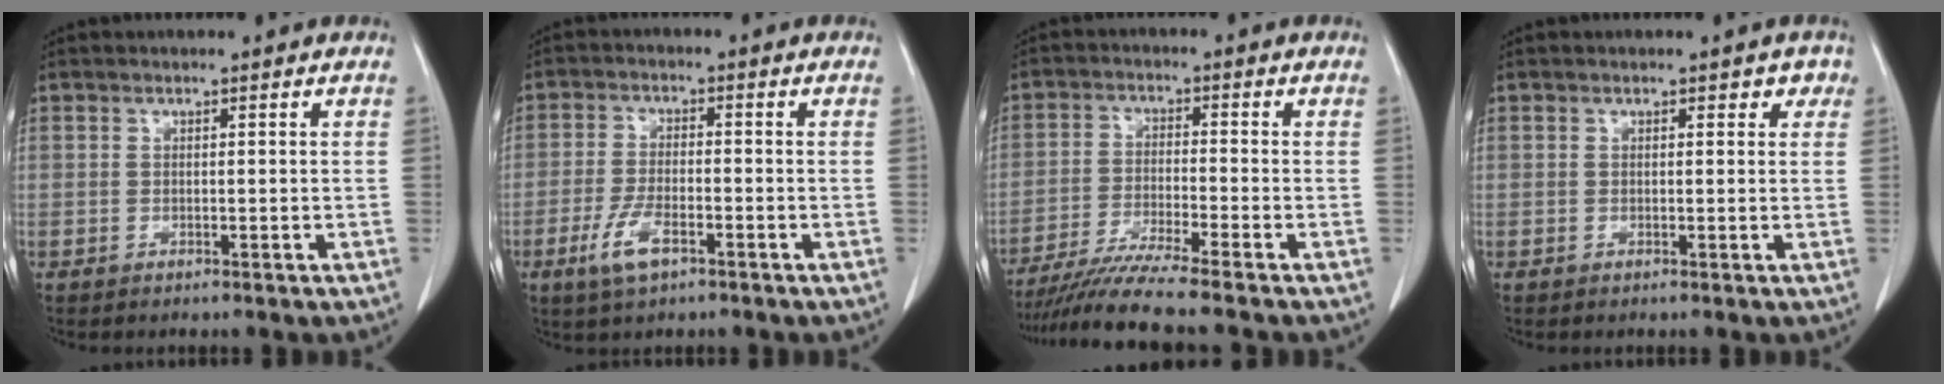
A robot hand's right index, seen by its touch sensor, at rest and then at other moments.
{"total": 5.8, "force": [-3.1, 1.8, 4.5], "torque": [-0.097, -0.006, -0.056]}
{"total": 8.9, "force": [-7.6, -1.8, 4.2], "torque": [-0.070, -0.027, -0.135]}
{"total": 1.6, "force": [0.9, 1.1, 0.8], "torque": [0.003, 0.003, 0.005]}